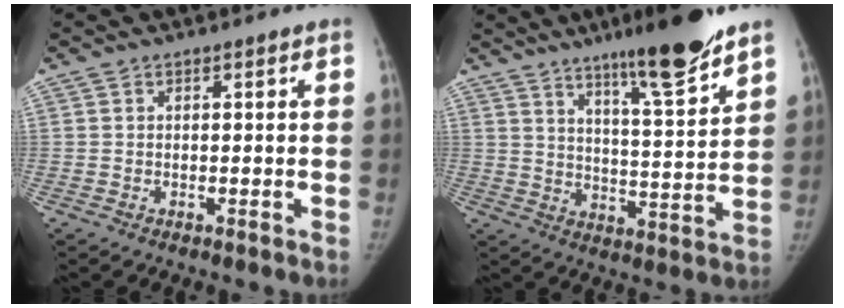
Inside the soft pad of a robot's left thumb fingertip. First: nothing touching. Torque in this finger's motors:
{"motor_torque": [1.18, -0.06, 1.43, -1.17, 0.20]}